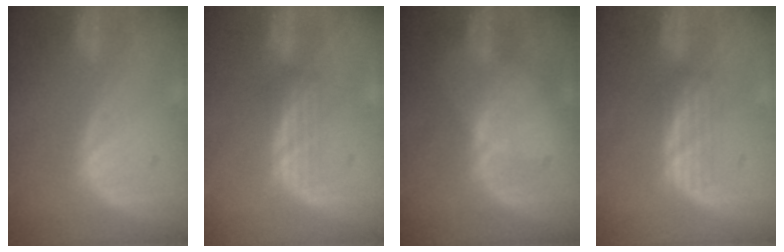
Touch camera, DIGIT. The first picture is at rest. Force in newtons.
{"total": 2.1, "press": 2.1, "slide": 0.2}
{"total": 2.0, "press": 1.6, "slide": 1.3}
{"total": 2.9, "press": 2.6, "slide": 1.4}